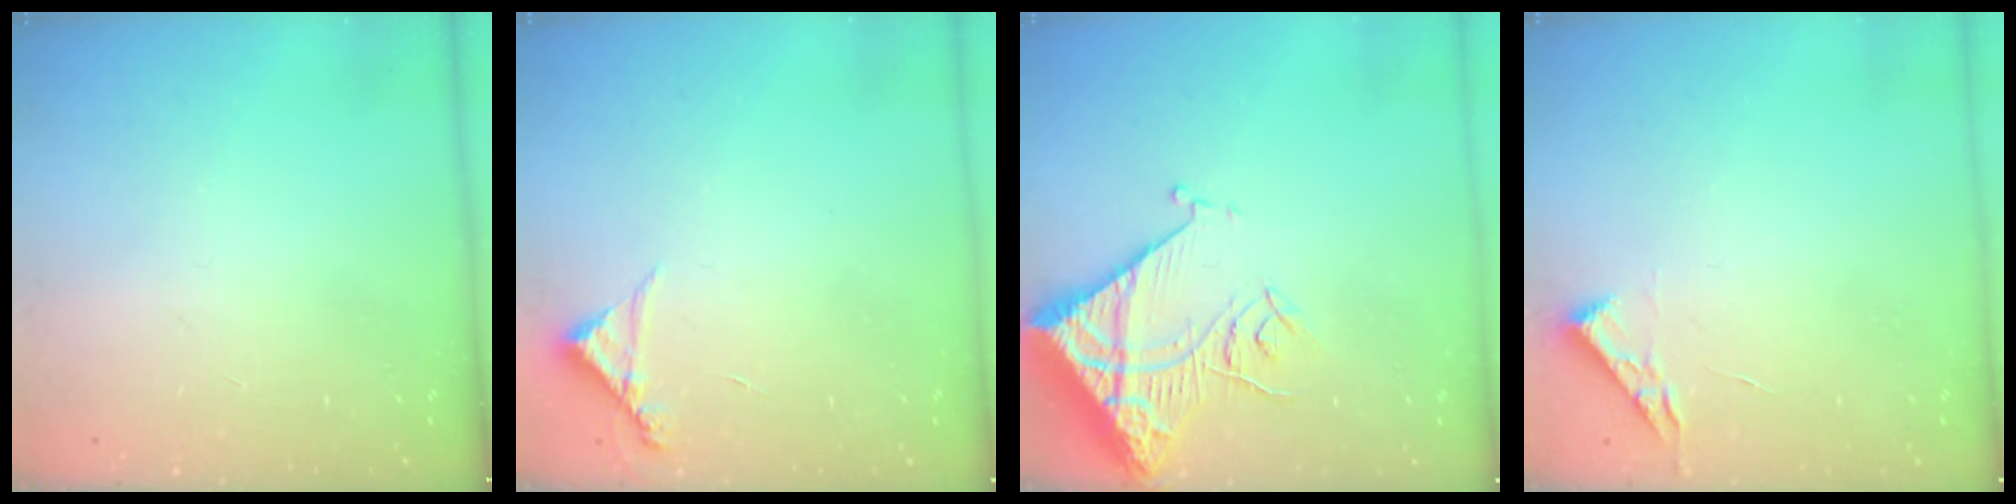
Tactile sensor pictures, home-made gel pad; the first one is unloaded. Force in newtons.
{"total": 4.5, "press": 4.5, "slide": 0.3}
{"total": 14.6, "press": 14.5, "slide": 1.4}
{"total": 3.1, "press": 3.0, "slide": 0.4}